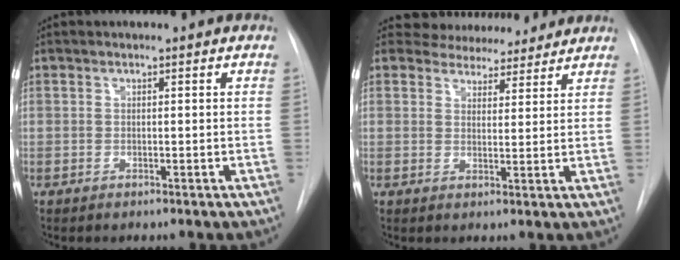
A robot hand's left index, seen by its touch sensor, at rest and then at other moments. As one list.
[{"total": 7.8, "force": [7.3, 2.8, 0.8], "torque": [0.002, 0.006, 0.089]}]